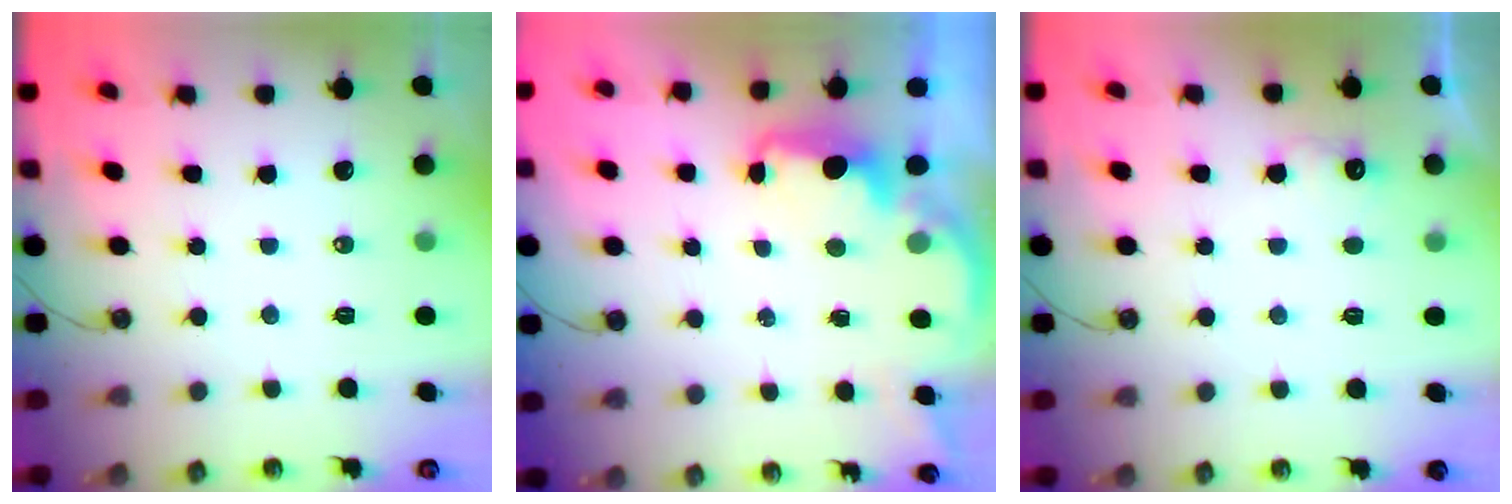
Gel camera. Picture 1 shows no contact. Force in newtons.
{"total": 2.2, "press": 2.0, "slide": 0.8}
{"total": 5.7, "press": 5.5, "slide": 1.3}